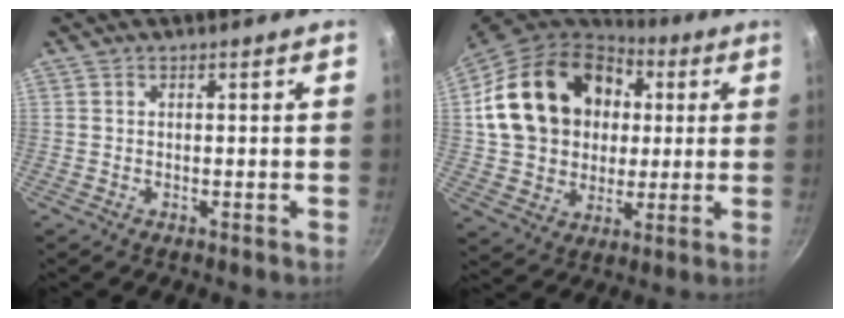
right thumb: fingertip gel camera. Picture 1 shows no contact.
{"total": 23.6, "force": [4.4, 18.9, 13.4], "torque": [-0.218, 0.024, 0.082]}